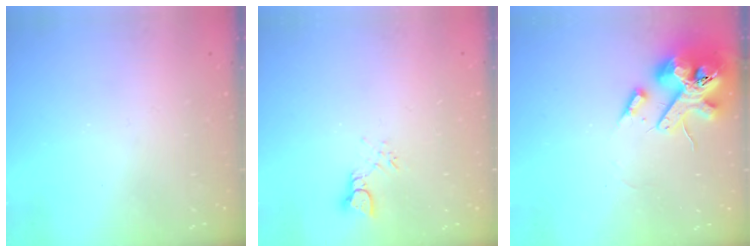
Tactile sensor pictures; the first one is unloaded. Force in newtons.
{"total": 3.4, "press": 3.4, "slide": 0.3}
{"total": 18.0, "press": 17.7, "slide": 2.7}